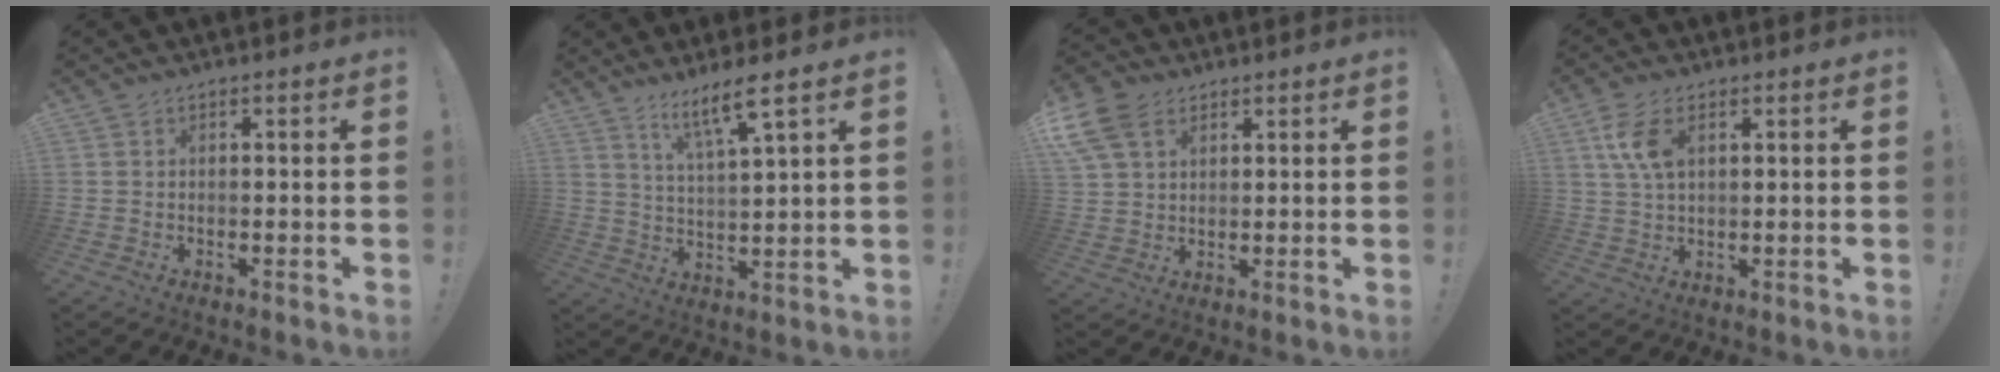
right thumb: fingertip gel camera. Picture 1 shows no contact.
{"total": 8.9, "force": [6.4, 0.5, 6.2], "torque": [-0.102, -0.032, 0.105]}
{"total": 11.1, "force": [5.4, 7.4, 6.2], "torque": [-0.128, -0.013, 0.109]}
{"total": 7.9, "force": [3.0, 4.1, 6.0], "torque": [-0.125, -0.003, 0.054]}